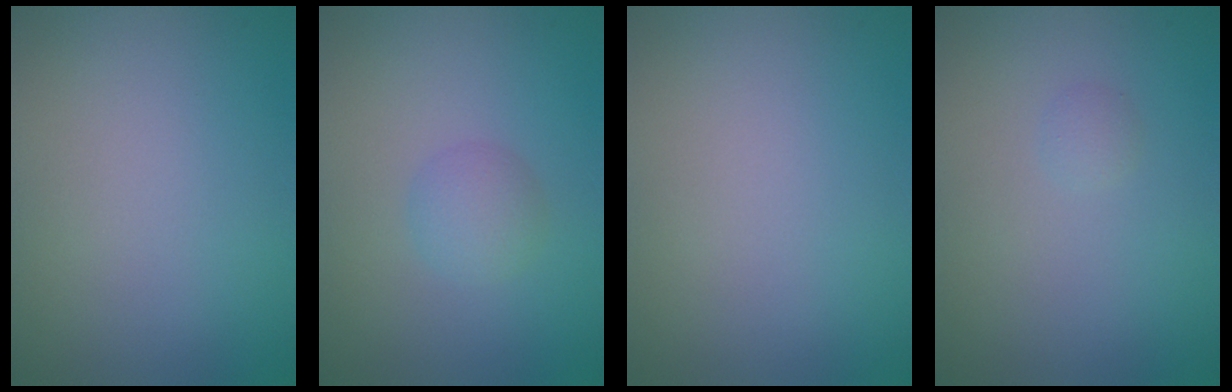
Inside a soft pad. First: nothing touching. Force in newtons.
{"total": 1.8, "press": 1.8, "slide": 0.0}
{"total": 0.0}
{"total": 0.6, "press": 0.6, "slide": 0.1}